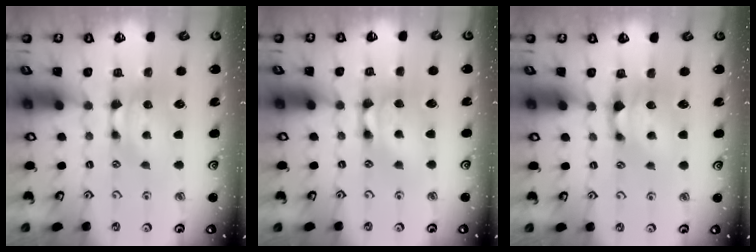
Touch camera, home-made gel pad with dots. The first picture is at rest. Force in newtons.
{"total": 2.6, "press": 2.6, "slide": 0.2}
{"total": 1.0, "press": 0.2, "slide": 0.9}